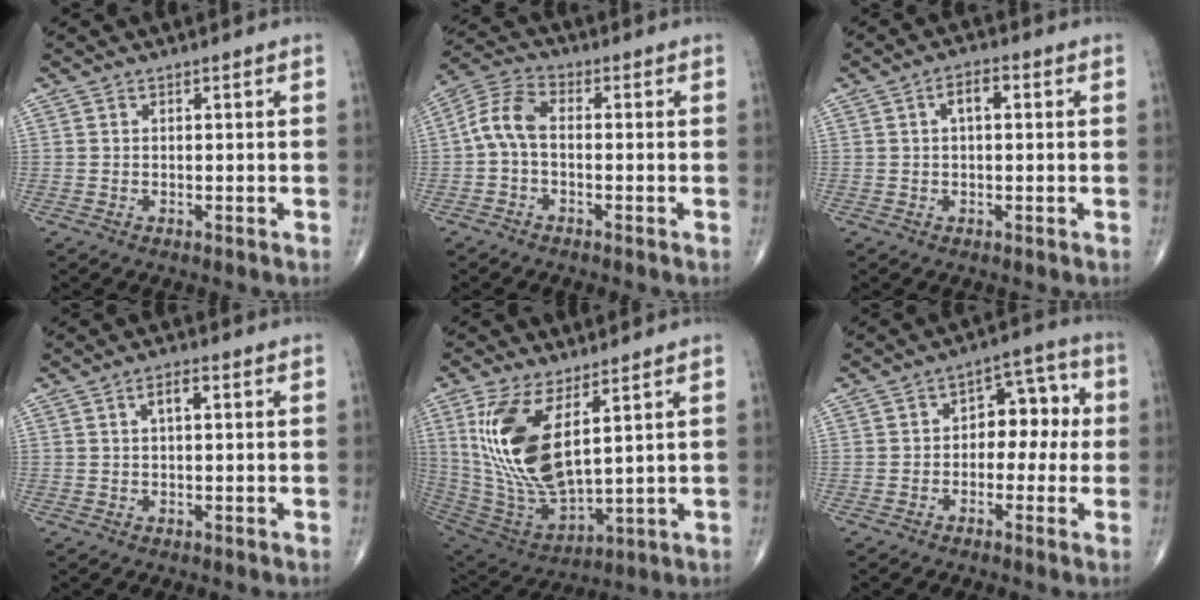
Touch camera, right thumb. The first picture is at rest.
{"total": 6.6, "force": [-0.8, 3.7, 5.5], "torque": [-0.114, 0.023, -0.027]}
{"total": 3.8, "force": [0.9, 1.8, 3.3], "torque": [-0.053, 0.012, 0.011]}
{"total": 3.0, "force": [0.9, 1.1, 2.6], "torque": [-0.045, 0.007, 0.015]}
{"total": 17.7, "force": [6.0, 7.2, 15.0], "torque": [-0.304, -0.034, 0.135]}
{"total": 8.9, "force": [-0.1, 5.8, 6.7], "torque": [-0.049, 0.036, -0.013]}